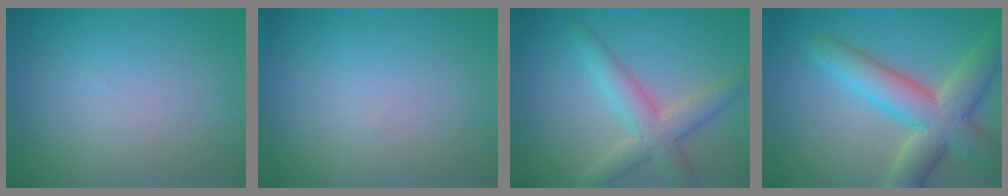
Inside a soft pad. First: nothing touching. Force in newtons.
{"total": 0.0}
{"total": 4.6, "press": 4.6, "slide": 0.2}
{"total": 8.5, "press": 8.5, "slide": 0.7}